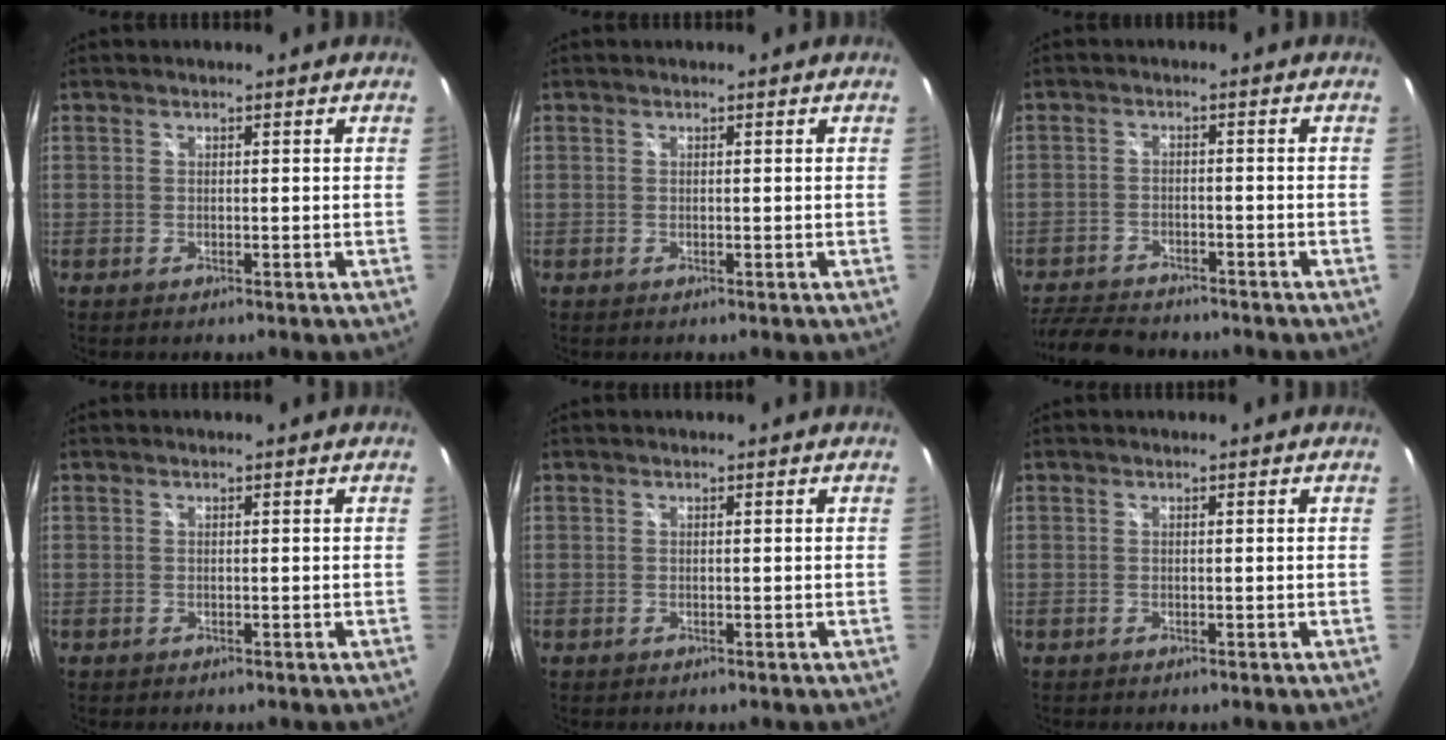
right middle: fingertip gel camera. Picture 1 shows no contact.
{"total": 0.0}
{"total": 10.5, "force": [-9.3, 3.3, 3.6], "torque": [-0.102, -0.012, -0.155]}
{"total": 0.0}
{"total": 0.0}
{"total": 0.0}